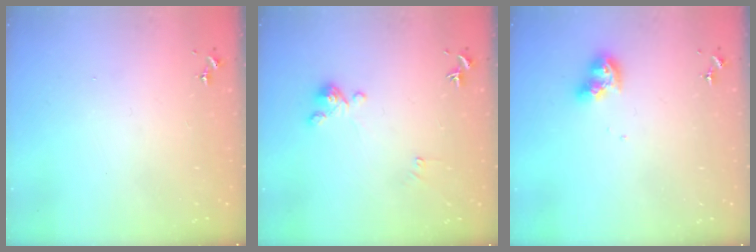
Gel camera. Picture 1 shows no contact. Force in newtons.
{"total": 0.0}
{"total": 9.0, "press": 9.0, "slide": 1.0}